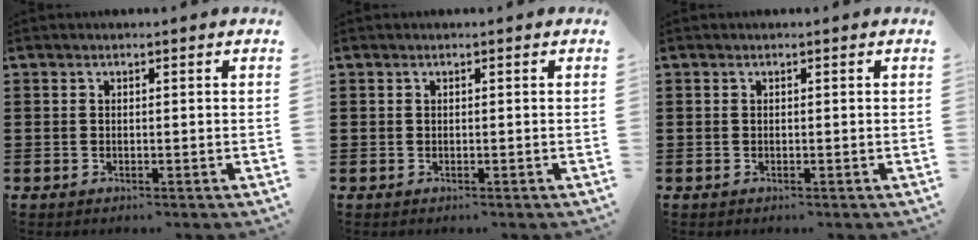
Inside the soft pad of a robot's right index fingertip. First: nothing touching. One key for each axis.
{"total": 0.0}
{"total": 0.0}